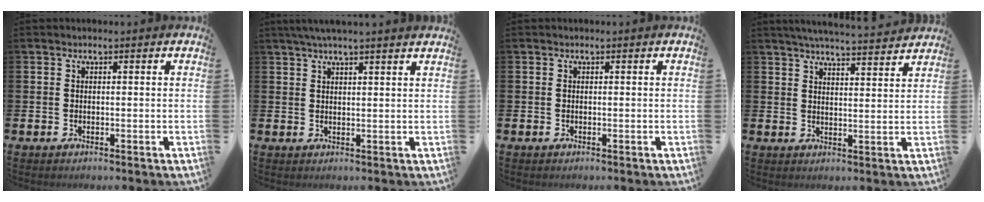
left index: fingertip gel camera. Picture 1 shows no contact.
{"total": 3.1, "force": [2.8, -0.3, 1.1], "torque": [-0.031, -0.003, 0.053]}
{"total": 0.0}
{"total": 5.1, "force": [5.0, -0.1, 1.0], "torque": [-0.028, -0.031, 0.087]}